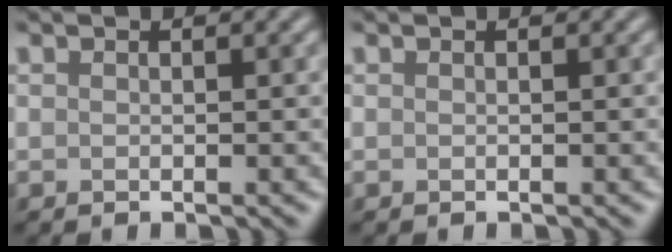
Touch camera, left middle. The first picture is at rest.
{"total": 0.0}